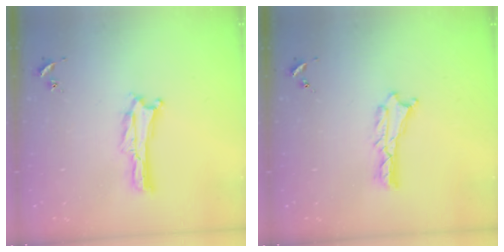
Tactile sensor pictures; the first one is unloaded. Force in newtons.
{"total": 0.7, "press": 0.7, "slide": 0.1}